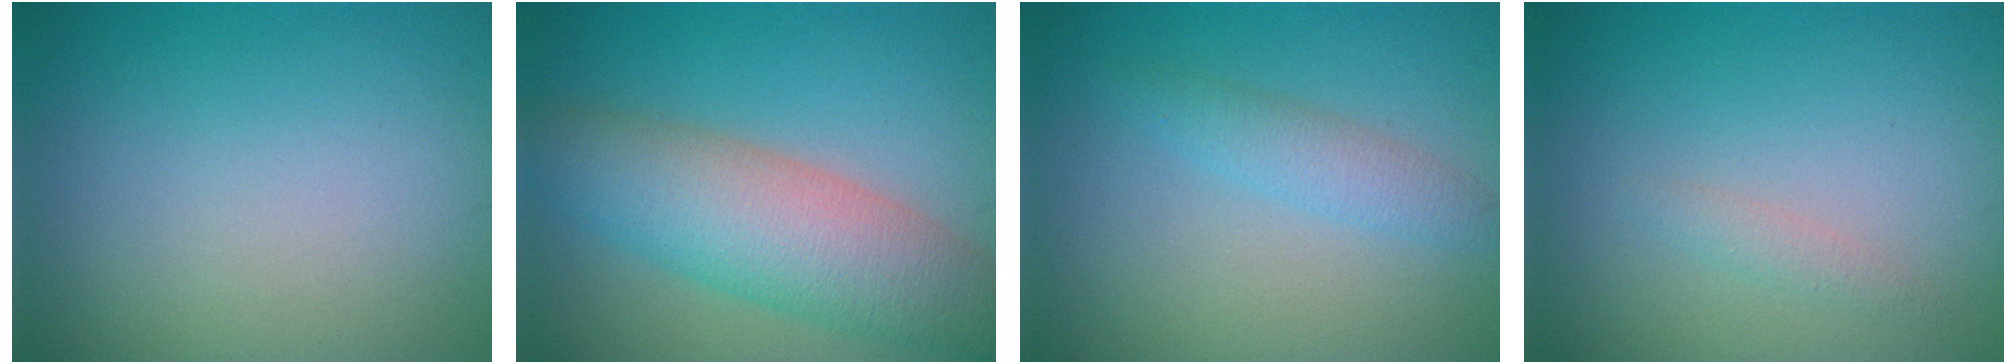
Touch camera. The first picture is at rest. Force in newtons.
{"total": 7.9, "press": 7.9, "slide": 0.5}
{"total": 2.1, "press": 2.1, "slide": 0.0}
{"total": 0.9, "press": 0.9, "slide": 0.1}